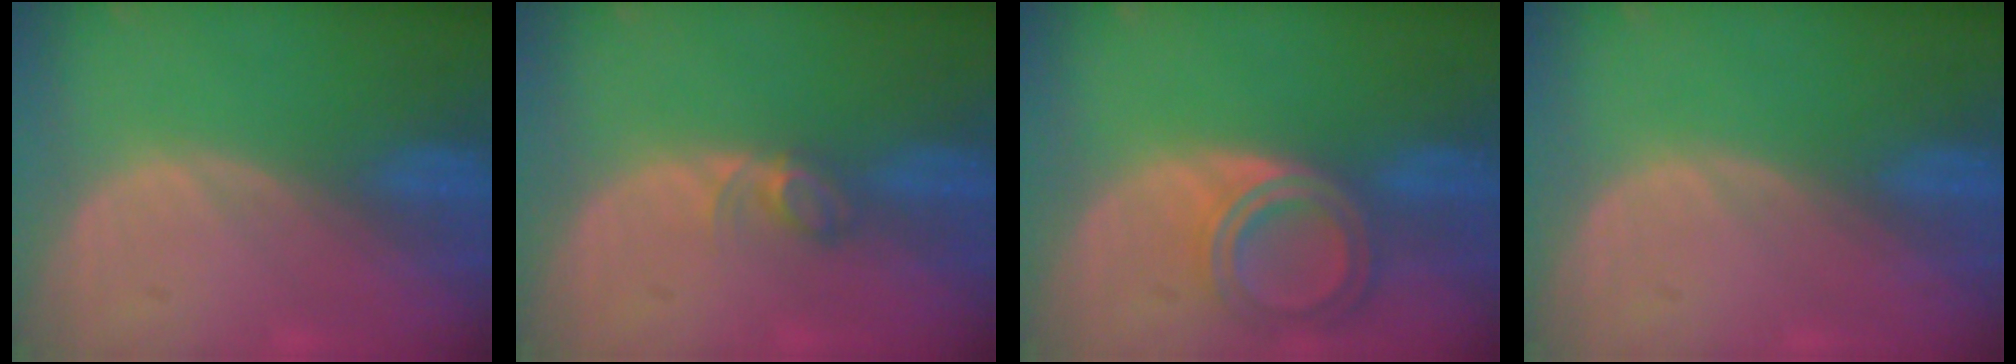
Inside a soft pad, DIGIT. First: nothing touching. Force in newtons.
{"total": 2.5, "press": 2.5, "slide": 0.4}
{"total": 6.4, "press": 5.7, "slide": 2.8}
{"total": 0.0}